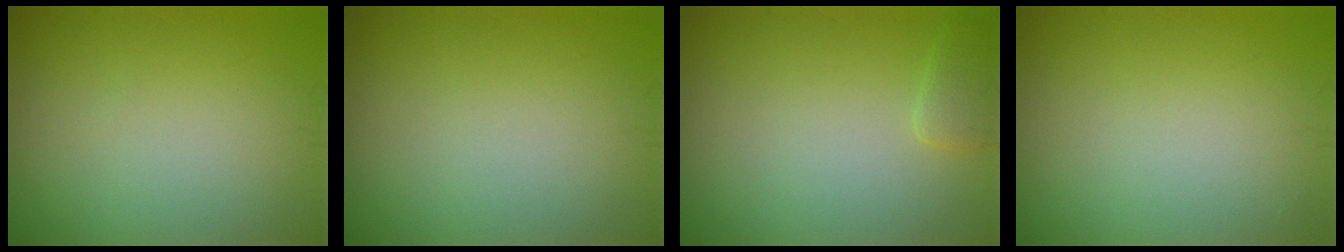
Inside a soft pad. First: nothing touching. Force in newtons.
{"total": 0.0}
{"total": 1.5, "press": 1.5, "slide": 0.1}
{"total": 0.0}